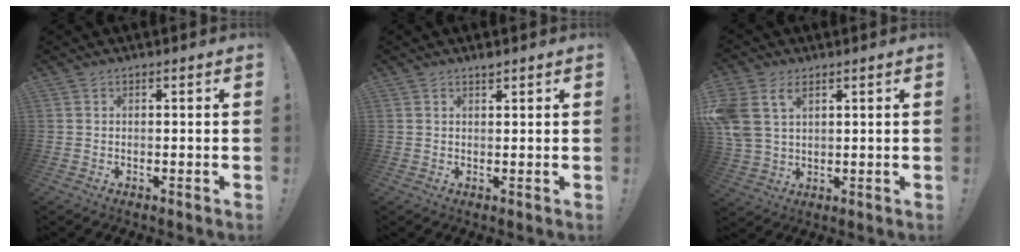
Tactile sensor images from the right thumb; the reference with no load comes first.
{"total": 1.3, "force": [1.2, 0.1, 0.3], "torque": [0.001, -0.006, 0.021]}
{"total": 9.0, "force": [4.3, 5.8, 5.4], "torque": [-0.126, -0.008, 0.085]}